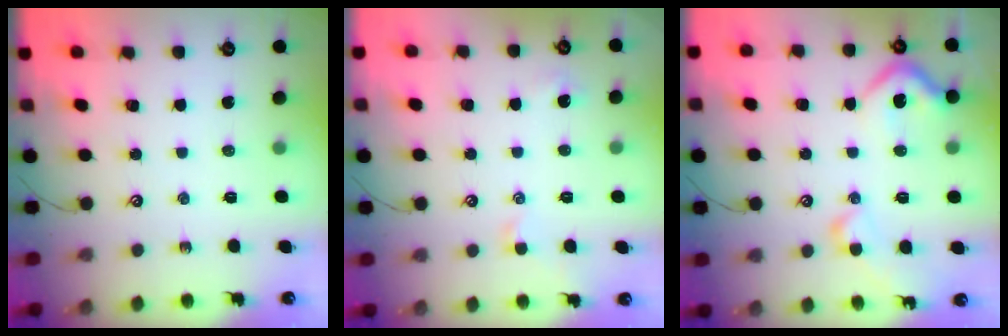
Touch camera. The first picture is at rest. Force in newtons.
{"total": 1.6, "press": 1.5, "slide": 0.5}
{"total": 10.0, "press": 9.9, "slide": 1.4}